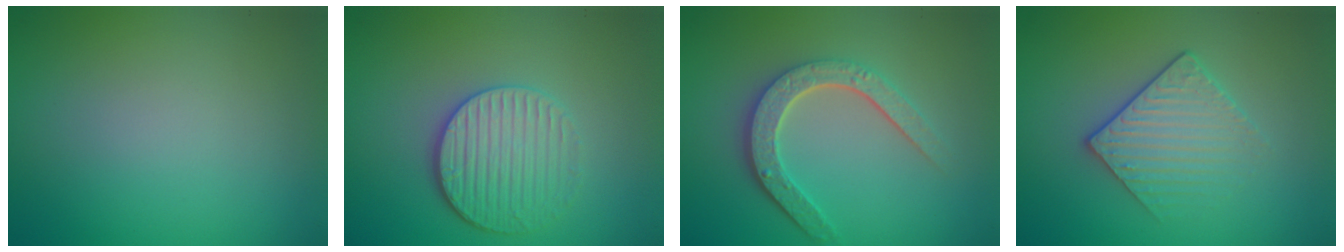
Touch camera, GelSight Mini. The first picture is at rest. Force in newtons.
{"total": 4.0, "press": 3.4, "slide": 2.0}
{"total": 4.8, "press": 3.6, "slide": 3.1}
{"total": 3.0, "press": 2.8, "slide": 1.2}